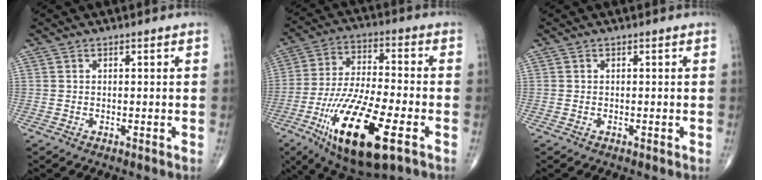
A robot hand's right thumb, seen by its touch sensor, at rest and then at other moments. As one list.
[{"total": 21.1, "force": [-8.6, 6.7, 18.0], "torque": [-0.365, 0.006, -0.146]}, {"total": 0.0}]